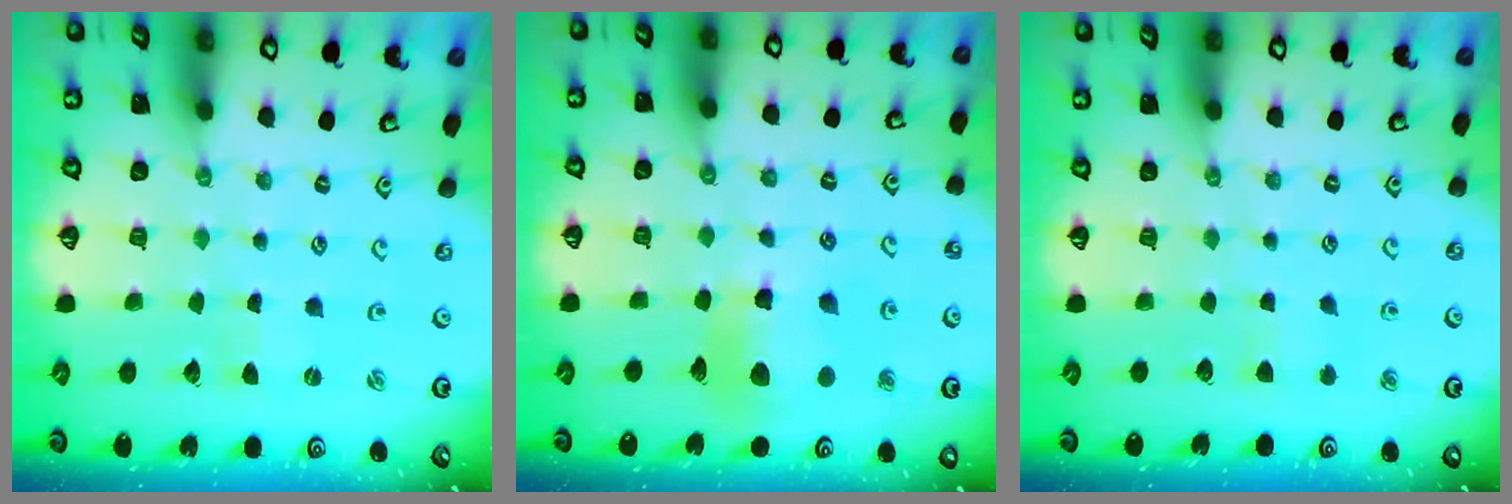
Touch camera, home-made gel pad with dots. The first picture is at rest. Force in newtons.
{"total": 12.1, "press": 12.0, "slide": 1.5}
{"total": 3.6, "press": 3.5, "slide": 0.5}